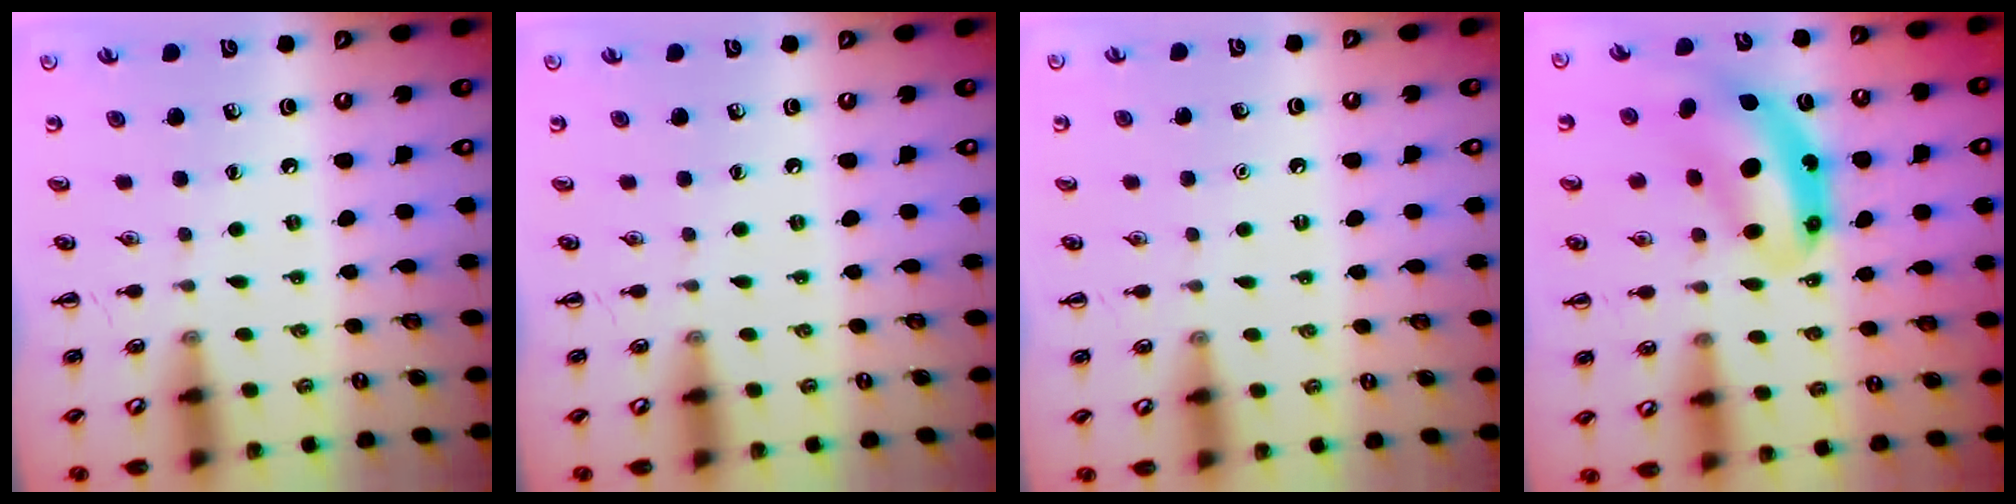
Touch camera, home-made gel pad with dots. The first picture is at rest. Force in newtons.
{"total": 0.0}
{"total": 1.6, "press": 1.6, "slide": 0.1}
{"total": 9.9, "press": 9.7, "slide": 2.0}